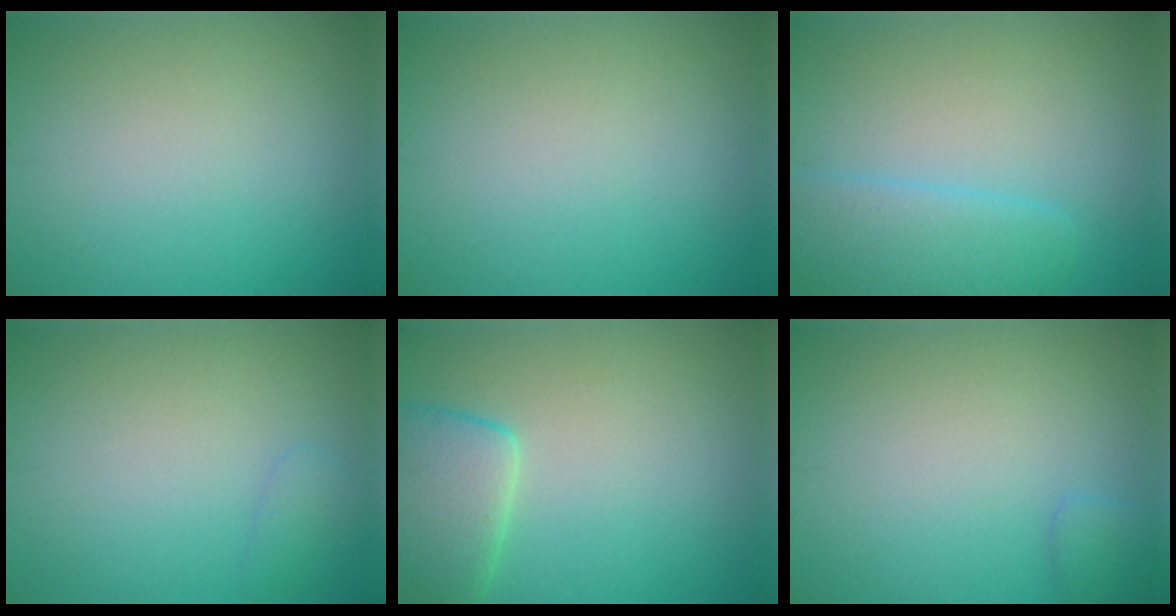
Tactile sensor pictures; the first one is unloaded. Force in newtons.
{"total": 0.0}
{"total": 2.7, "press": 2.7, "slide": 0.0}
{"total": 1.0, "press": 1.0, "slide": 0.1}
{"total": 5.2, "press": 5.2, "slide": 0.4}
{"total": 1.3, "press": 1.3, "slide": 0.1}